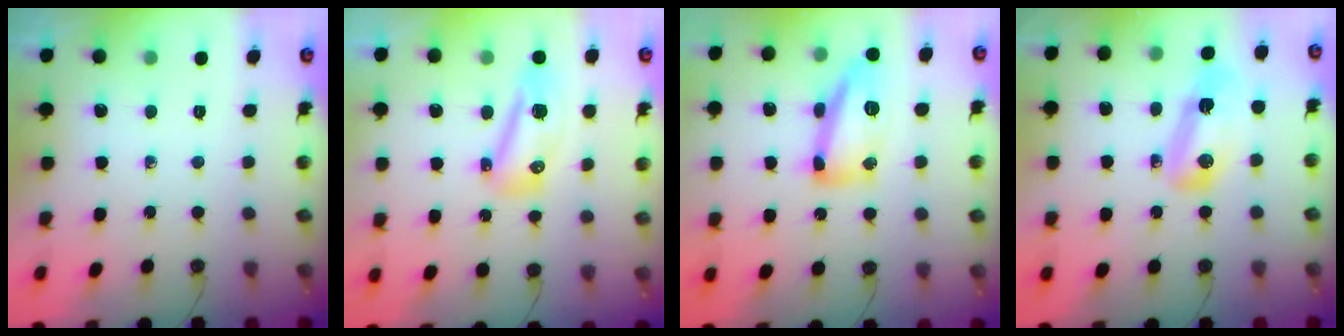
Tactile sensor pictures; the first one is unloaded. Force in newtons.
{"total": 8.7, "press": 8.6, "slide": 1.1}
{"total": 15.2, "press": 15.2, "slide": 1.1}
{"total": 9.7, "press": 9.0, "slide": 3.7}